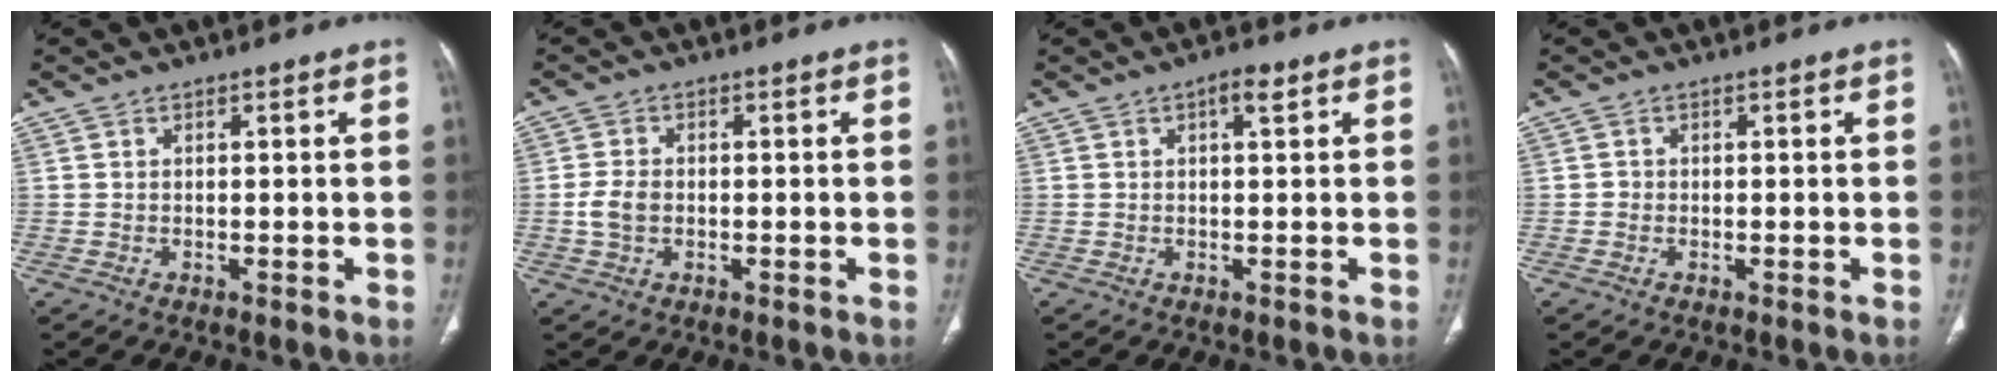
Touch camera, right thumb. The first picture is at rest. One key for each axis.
{"total": 3.6, "fx": -0.5, "fy": 2.5, "fz": 2.5, "tx": -0.055, "ty": 0.008, "tz": -0.010}
{"total": 2.3, "fx": 0.9, "fy": 0.5, "fz": 2.1, "tx": -0.034, "ty": 0.001, "tz": 0.011}
{"total": 0.7, "fx": -0.2, "fy": 0.7, "fz": 0.1, "tx": 0.001, "ty": 0.003, "tz": -0.004}